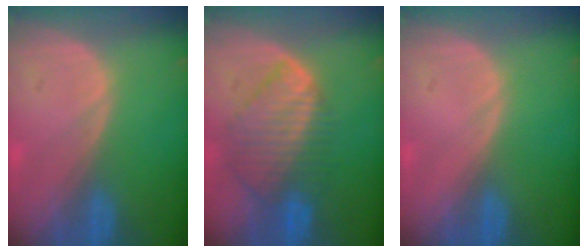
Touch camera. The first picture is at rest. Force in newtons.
{"total": 8.7, "press": 7.7, "slide": 4.1}
{"total": 0.0}